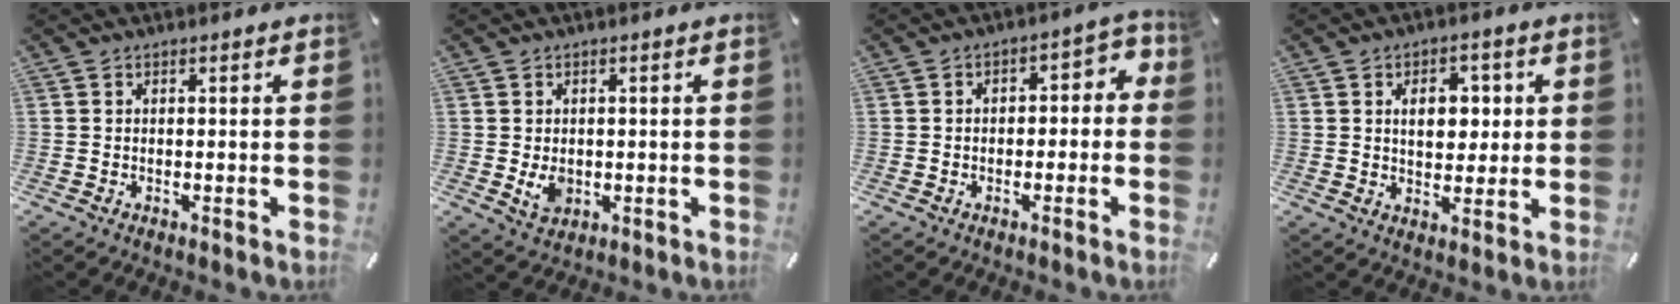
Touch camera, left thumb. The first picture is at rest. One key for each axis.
{"total": 3.9, "fx": -0.4, "fy": 3.0, "fz": 2.4, "tx": -0.046, "ty": -0.003, "tz": -0.008}
{"total": 4.5, "fx": -1.2, "fy": 3.1, "fz": 3.0, "tx": -0.035, "ty": 0.006, "tz": -0.033}
{"total": 8.0, "fx": 1.7, "fy": 5.7, "fz": 5.4, "tx": -0.072, "ty": -0.003, "tz": 0.019}